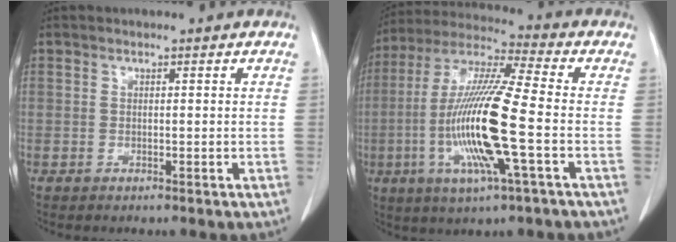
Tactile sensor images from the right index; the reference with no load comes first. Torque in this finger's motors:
{"motor_torque": [2.14, 0.00, 1.05, 0.21]}